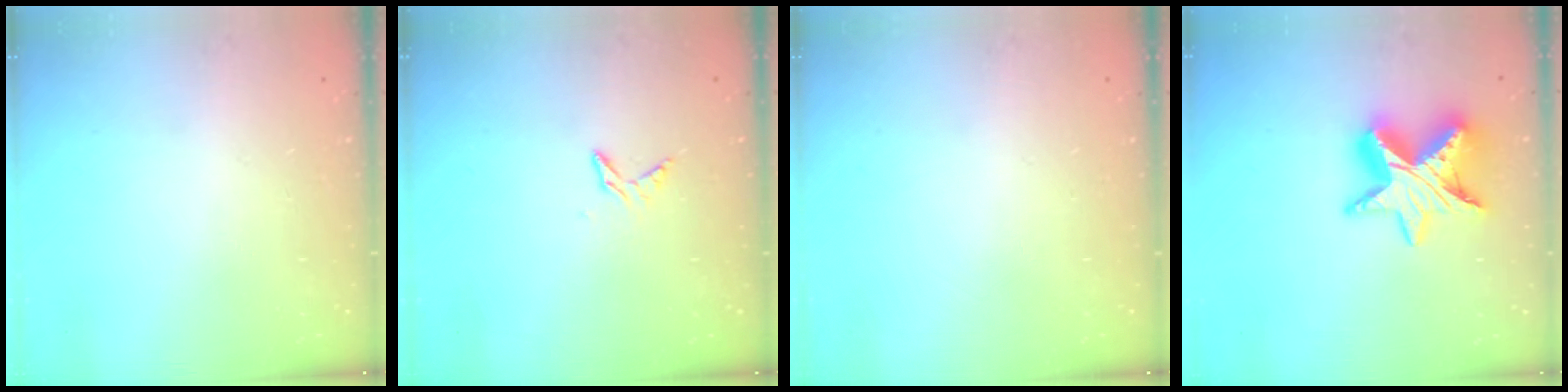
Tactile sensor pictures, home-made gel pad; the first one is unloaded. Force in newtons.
{"total": 5.0, "press": 5.0, "slide": 0.5}
{"total": 0.0}
{"total": 14.6, "press": 14.6, "slide": 1.0}